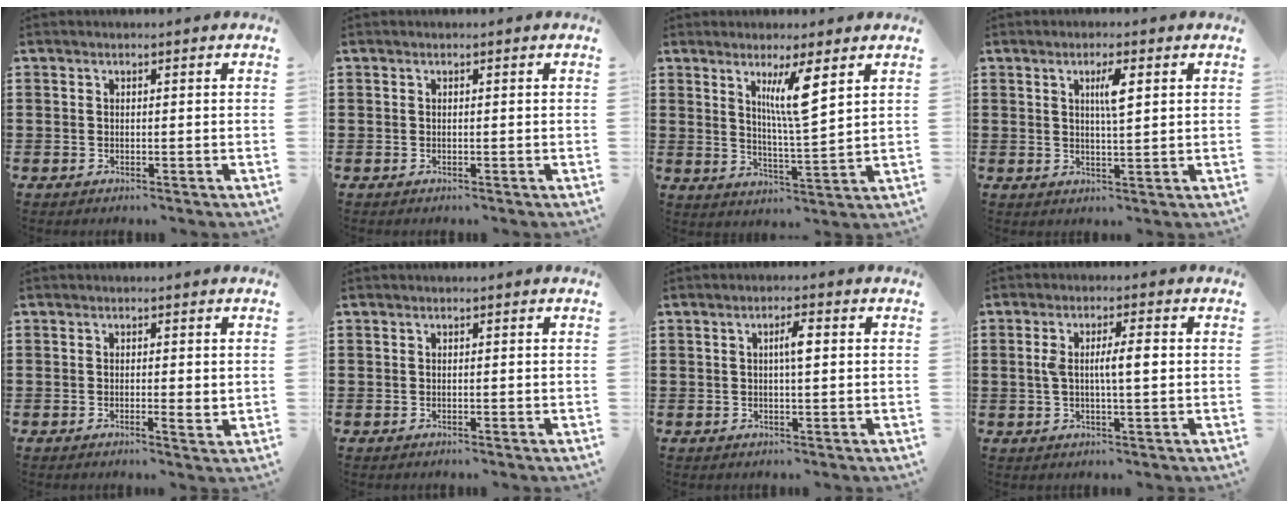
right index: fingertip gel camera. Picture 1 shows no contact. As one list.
[{"total": 0.0}, {"total": 7.0, "force": [3.4, 0.8, 6.0], "torque": [-0.112, -0.006, 0.053]}, {"total": 3.6, "force": [1.2, 0.6, 3.4], "torque": [-0.062, 0.002, 0.016]}, {"total": 1.8, "force": [-0.2, 0.4, 1.7], "torque": [-0.031, -0.002, -0.003]}, {"total": 0.0}, {"total": 2.9, "force": [0.5, 0.5, 2.8], "torque": [-0.056, 0.002, 0.005]}, {"total": 4.8, "force": [0.2, 1.1, 4.6], "torque": [-0.087, 0.002, 0.002]}]